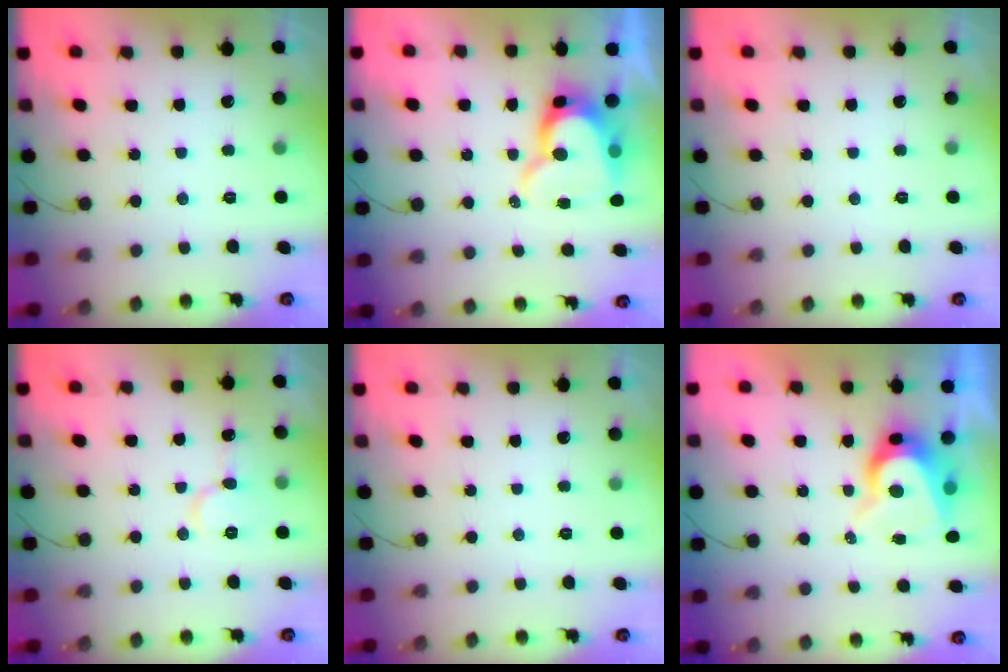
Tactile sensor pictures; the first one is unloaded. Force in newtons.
{"total": 13.5, "press": 13.4, "slide": 1.4}
{"total": 0.0}
{"total": 7.3, "press": 7.3, "slide": 1.0}
{"total": 0.0}
{"total": 8.8, "press": 8.8, "slide": 0.9}